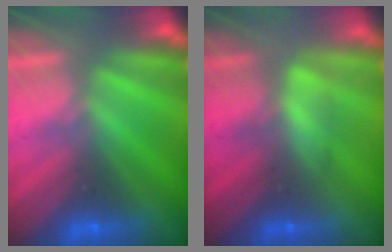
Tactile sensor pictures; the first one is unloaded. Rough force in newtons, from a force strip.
{"total": 2.5}